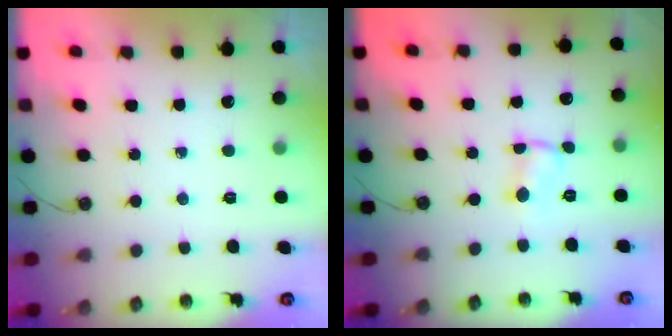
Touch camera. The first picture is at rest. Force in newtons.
{"total": 1.8, "press": 1.8, "slide": 0.2}